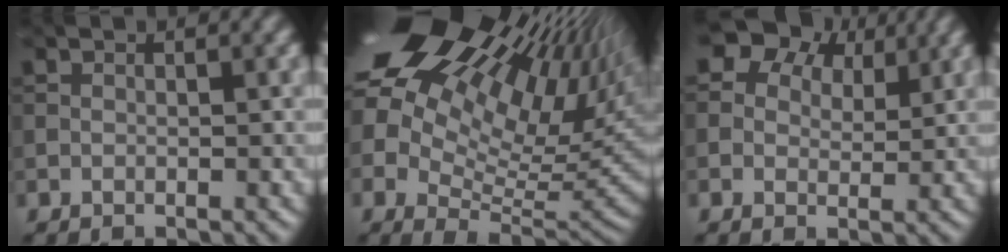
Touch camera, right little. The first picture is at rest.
{"total": 20.4, "force": [8.9, 11.1, 14.7], "torque": [-0.243, 0.043, 0.167]}
{"total": 8.5, "force": [5.3, 5.5, 3.8], "torque": [-0.067, 0.019, 0.068]}